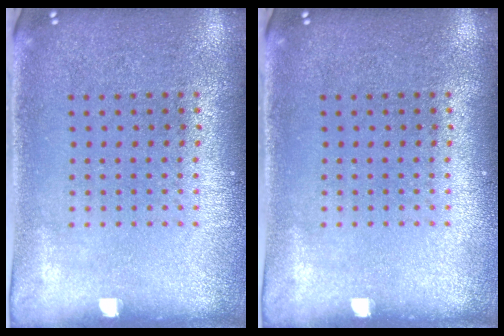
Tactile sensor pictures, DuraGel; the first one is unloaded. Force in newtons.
{"total": 0.0}